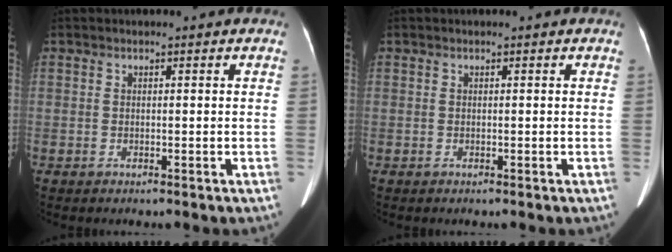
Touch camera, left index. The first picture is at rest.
{"total": 0.0}